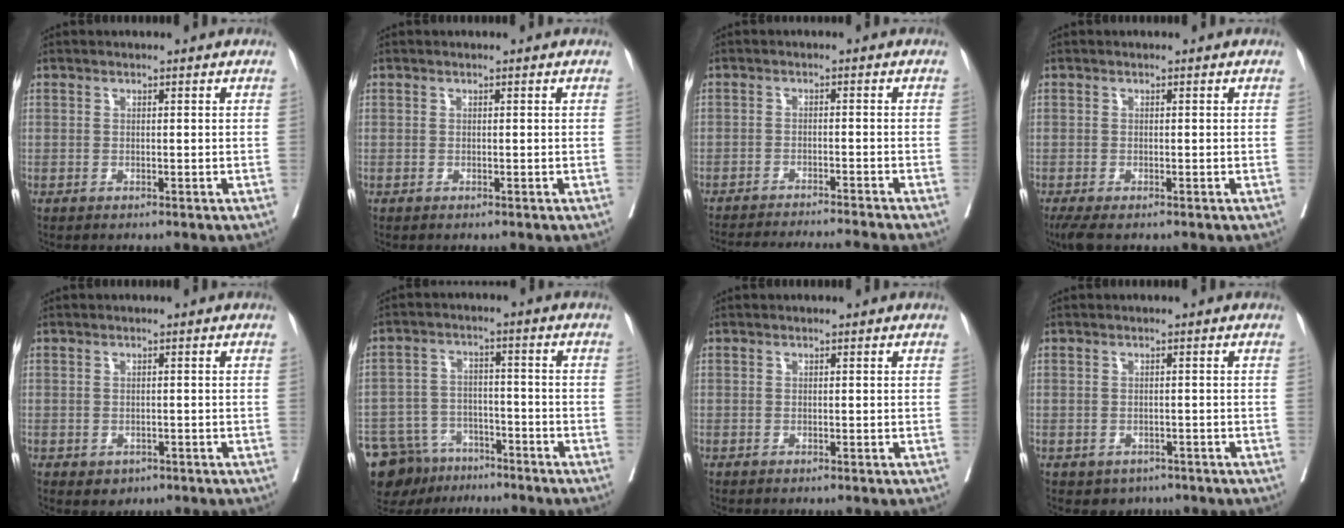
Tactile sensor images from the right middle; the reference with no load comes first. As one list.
[{"total": 0.0}, {"total": 14.3, "force": [-13.4, -1.0, 5.0], "torque": [-0.060, -0.025, -0.189]}, {"total": 3.3, "force": [-2.4, 0.9, 2.1], "torque": [-0.040, -0.014, -0.041]}, {"total": 1.8, "force": [-0.8, 1.4, 0.7], "torque": [-0.008, 0.001, -0.001]}, {"total": 12.6, "force": [-9.9, 6.8, 3.7], "torque": [-0.075, 0.016, -0.156]}, {"total": 0.0}, {"total": 2.7, "force": [-1.7, 1.9, 0.6], "torque": [-0.004, 0.005, -0.018]}]